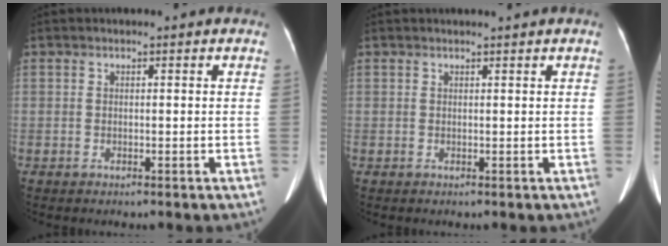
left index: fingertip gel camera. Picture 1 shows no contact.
{"total": 1.1, "force": [1.0, -0.3, 0.5], "torque": [-0.007, 0.006, 0.022]}